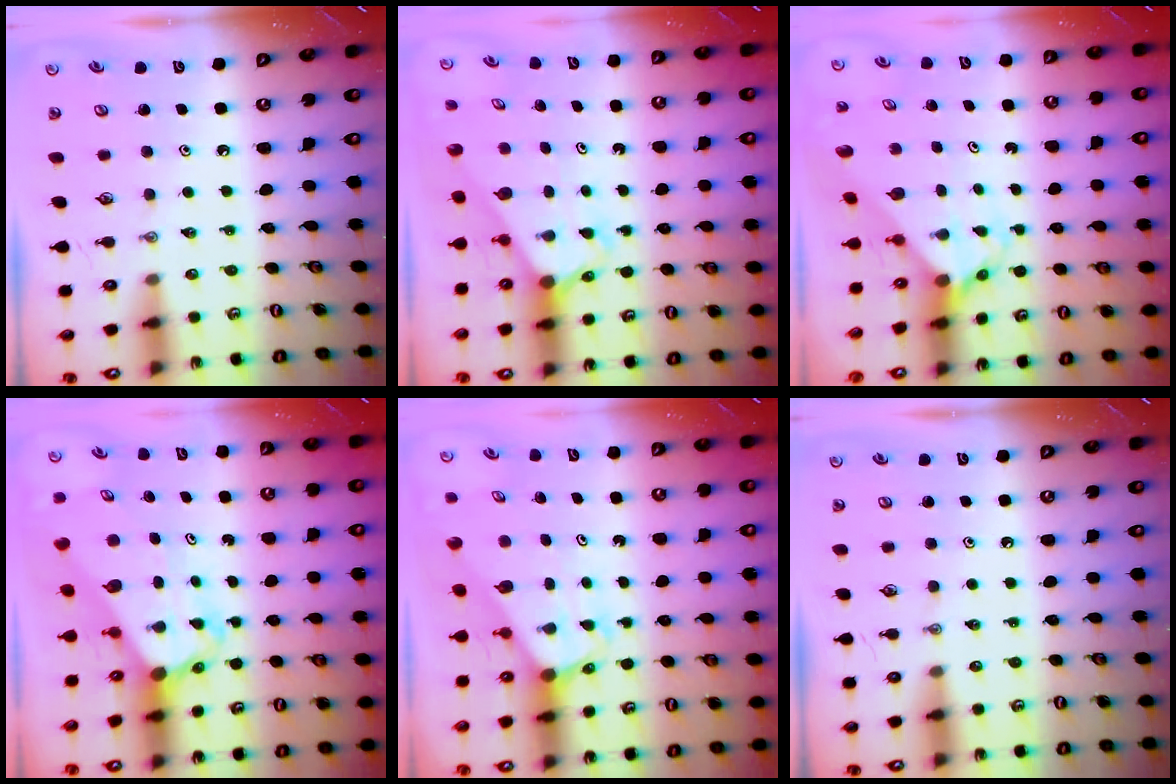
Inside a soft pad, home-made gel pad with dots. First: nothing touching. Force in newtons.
{"total": 2.3, "press": 2.3, "slide": 0.2}
{"total": 3.3, "press": 3.3, "slide": 0.3}
{"total": 3.9, "press": 3.9, "slide": 0.3}
{"total": 1.9, "press": 1.9, "slide": 0.1}
{"total": 0.0}